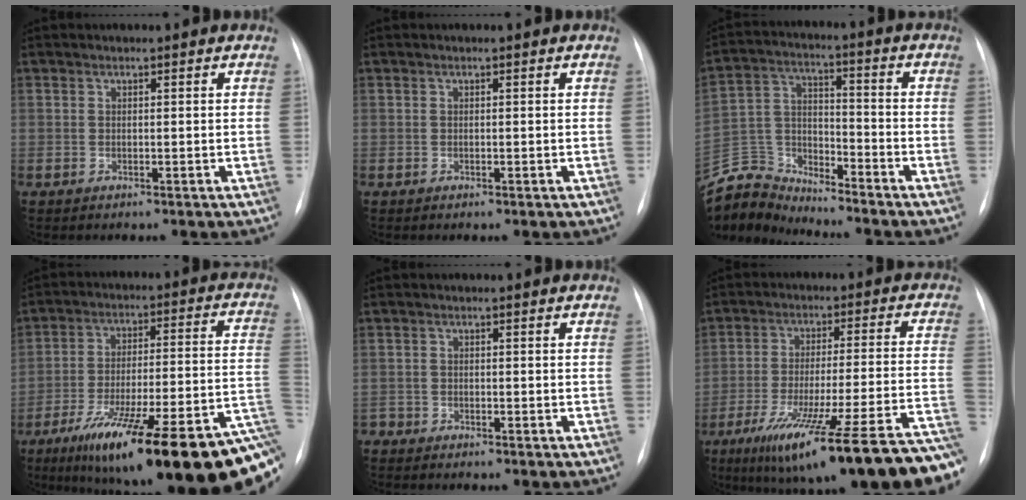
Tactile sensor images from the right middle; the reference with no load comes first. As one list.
[{"total": 0.0}, {"total": 9.1, "force": [-8.9, 0.9, -1.5], "torque": [0.024, 0.032, -0.179]}, {"total": 27.7, "force": [-14.7, 4.2, 23.1], "torque": [-0.265, -0.005, -0.228]}, {"total": 1.5, "force": [-1.4, 0.3, -0.1], "torque": [0.003, -0.001, -0.025]}, {"total": 26.5, "force": [-18.9, 1.8, 18.5], "torque": [-0.197, -0.016, -0.277]}]